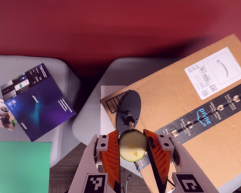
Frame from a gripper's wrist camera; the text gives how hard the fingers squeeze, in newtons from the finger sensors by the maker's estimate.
{"total": 11.8, "left": 12.1, "right": 11.5}